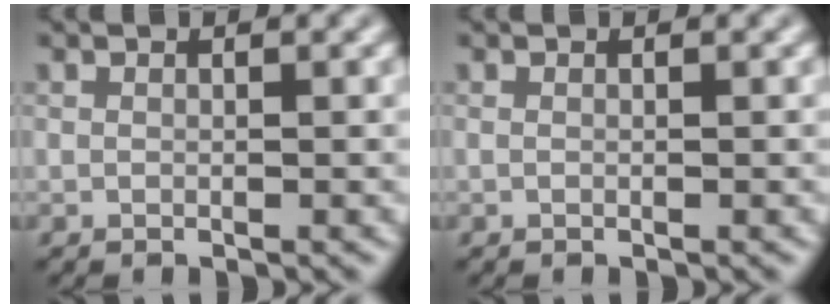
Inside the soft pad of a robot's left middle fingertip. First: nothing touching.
{"total": 0.0}